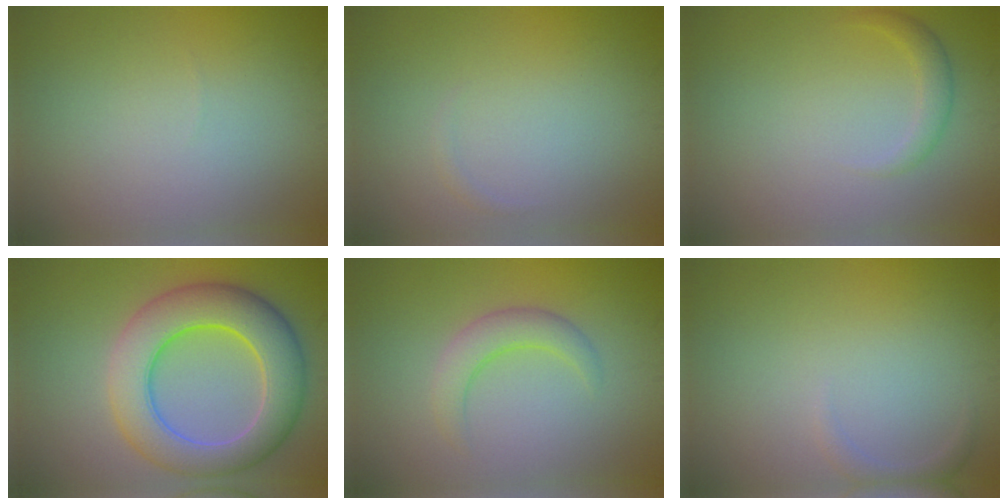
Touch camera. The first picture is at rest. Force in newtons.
{"total": 0.5, "press": 0.5, "slide": 0.0}
{"total": 1.6, "press": 1.6, "slide": 0.1}
{"total": 9.3, "press": 9.3, "slide": 0.3}
{"total": 2.8, "press": 2.8, "slide": 0.2}
{"total": 1.3, "press": 1.2, "slide": 0.2}